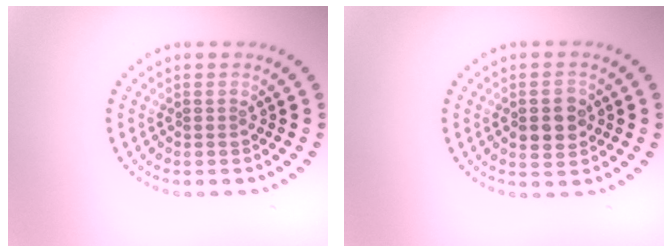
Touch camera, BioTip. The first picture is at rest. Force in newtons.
{"total": 3.0, "press": 3.0, "slide": 0.2}